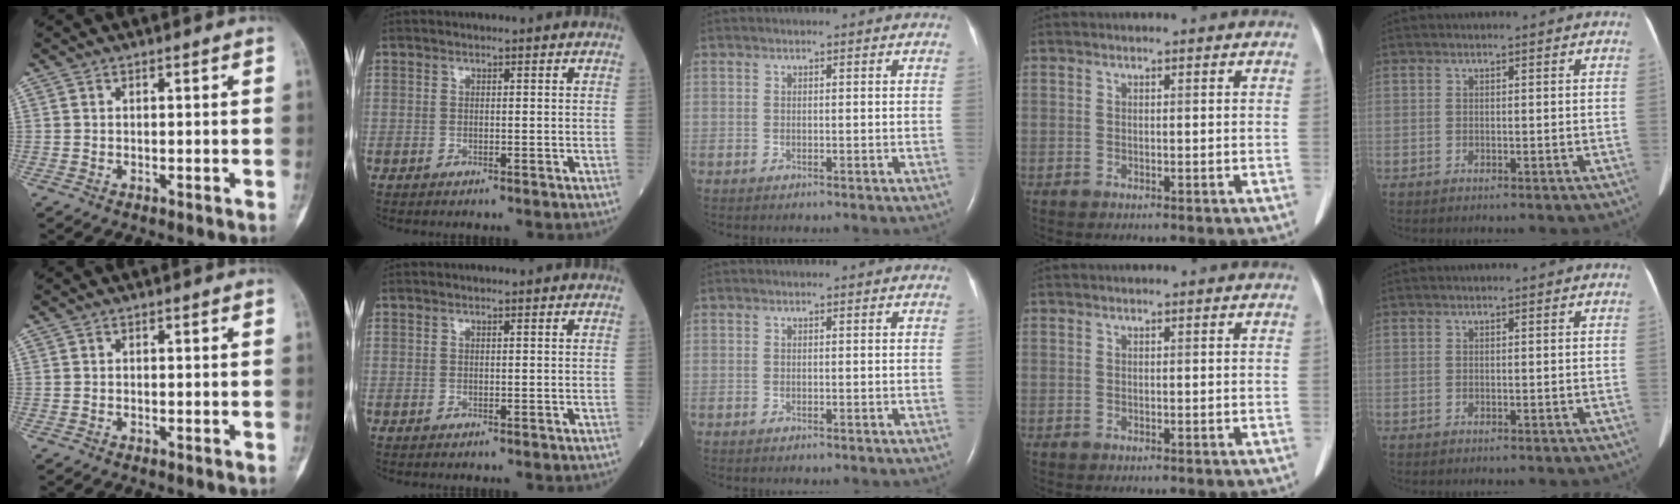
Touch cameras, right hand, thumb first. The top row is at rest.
{}